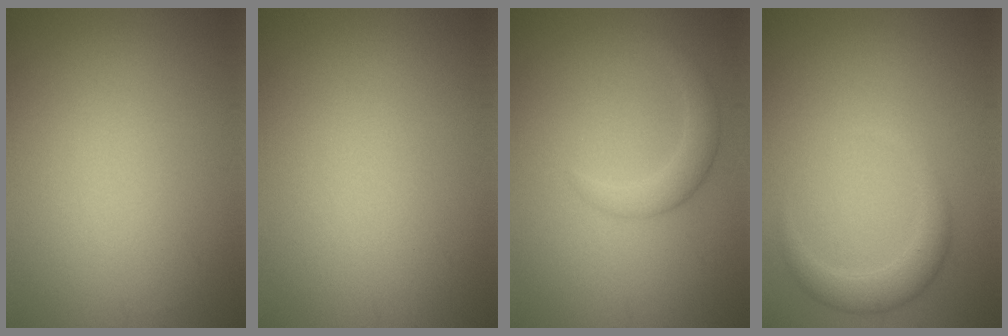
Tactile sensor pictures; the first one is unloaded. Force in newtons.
{"total": 0.0}
{"total": 2.0, "press": 2.0, "slide": 0.2}
{"total": 2.4, "press": 2.4, "slide": 0.1}